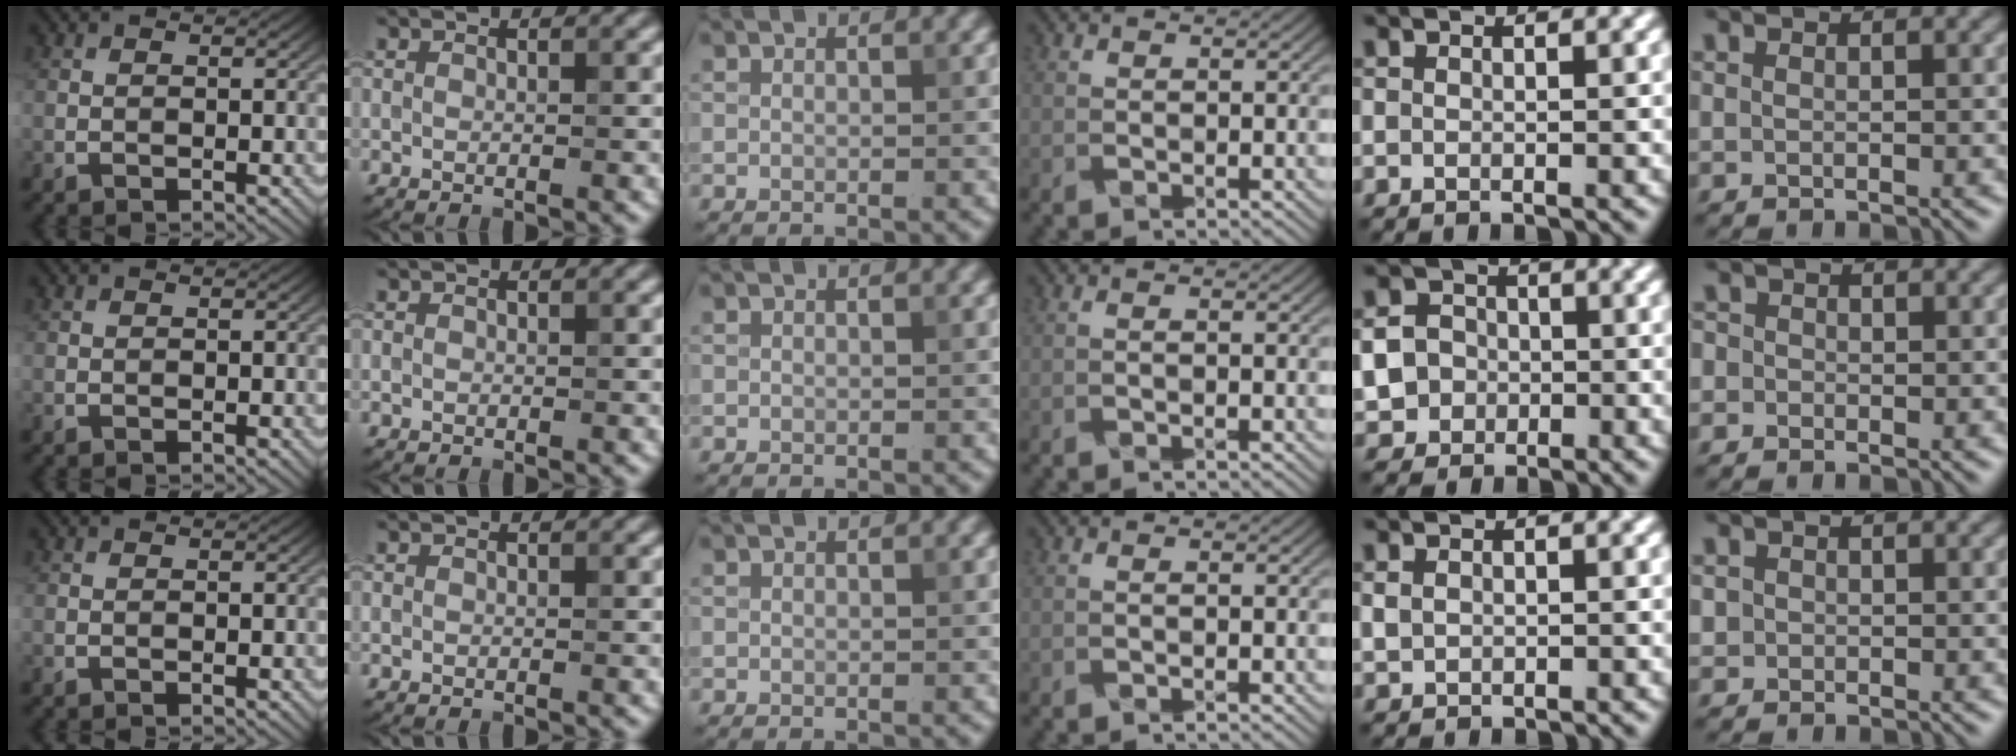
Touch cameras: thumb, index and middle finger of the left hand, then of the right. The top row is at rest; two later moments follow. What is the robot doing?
{"motion": "fold", "object": "paper towel"}